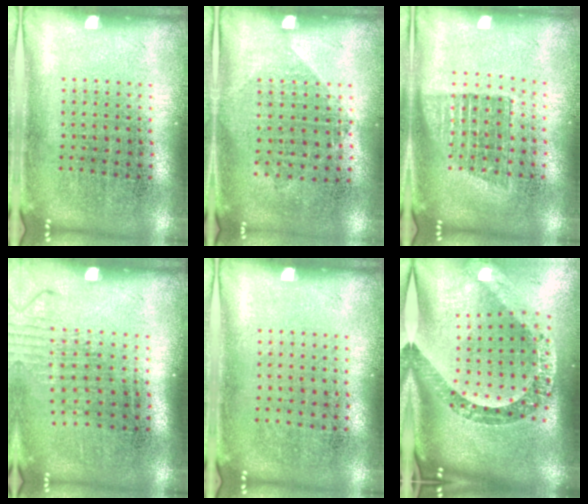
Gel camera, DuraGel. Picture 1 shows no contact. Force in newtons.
{"total": 1.0, "press": 0.9, "slide": 0.5}
{"total": 1.3, "press": 1.1, "slide": 0.6}
{"total": 1.3, "press": 1.0, "slide": 0.8}
{"total": 0.0}
{"total": 3.2, "press": 2.3, "slide": 2.2}